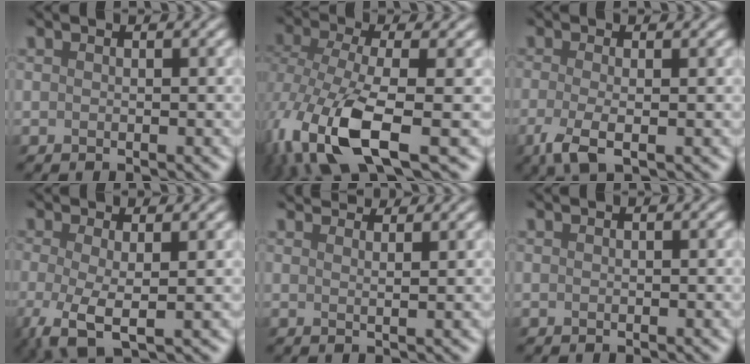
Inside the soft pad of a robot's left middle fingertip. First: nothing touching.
{"total": 10.2, "force": [-3.7, 4.3, 8.5], "torque": [-0.196, -0.020, -0.070]}
{"total": 3.4, "force": [-1.4, 1.2, 2.9], "torque": [-0.069, -0.007, -0.033]}
{"total": 4.4, "force": [-1.3, 1.5, 4.0], "torque": [-0.093, -0.010, -0.028]}
{"total": 4.3, "force": [3.5, 1.4, 1.9], "torque": [-0.022, 0.017, 0.026]}
{"total": 0.0}